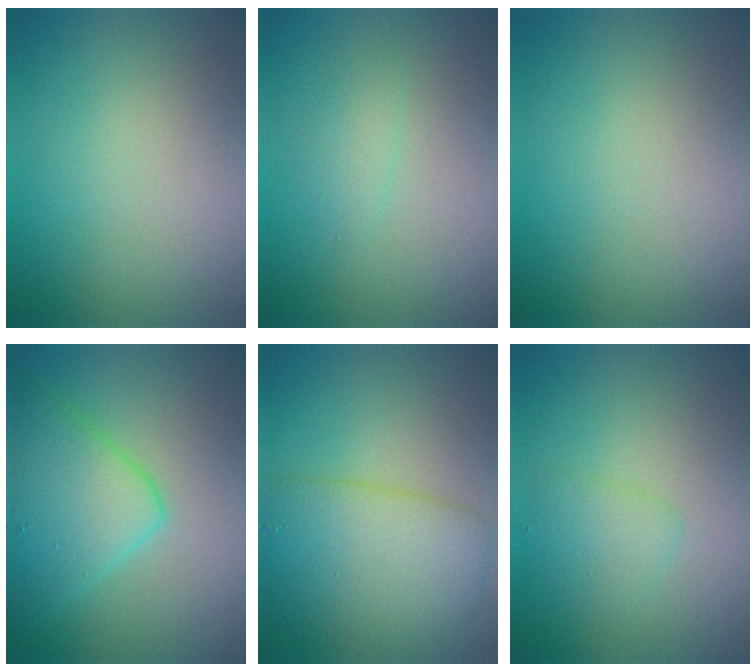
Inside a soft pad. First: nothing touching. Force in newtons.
{"total": 1.2, "press": 1.2, "slide": 0.1}
{"total": 0.0}
{"total": 6.6, "press": 6.6, "slide": 0.3}
{"total": 6.7, "press": 6.7, "slide": 0.1}
{"total": 1.9, "press": 1.9, "slide": 0.0}